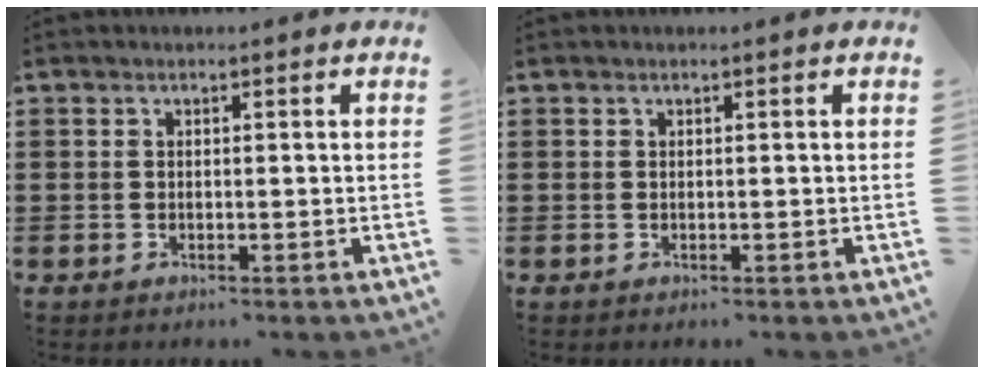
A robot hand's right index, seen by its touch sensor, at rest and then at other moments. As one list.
[{"total": 0.0}]